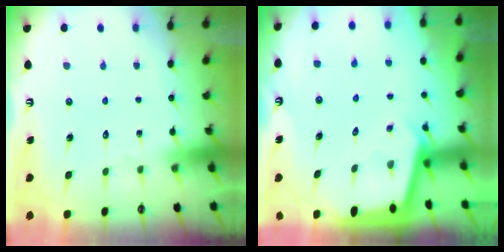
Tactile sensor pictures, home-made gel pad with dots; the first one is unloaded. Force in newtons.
{"total": 2.5, "press": 2.5, "slide": 0.1}